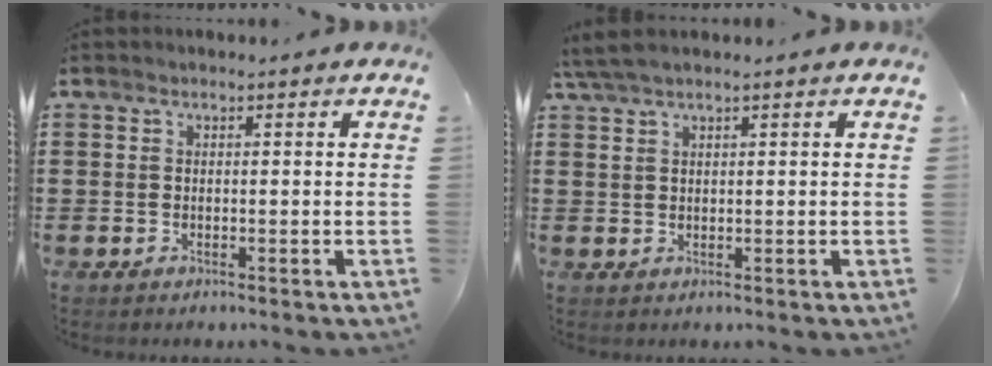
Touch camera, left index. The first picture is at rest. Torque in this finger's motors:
{"motor_torque": [1.01, -1.12, 0.44, 0.16]}